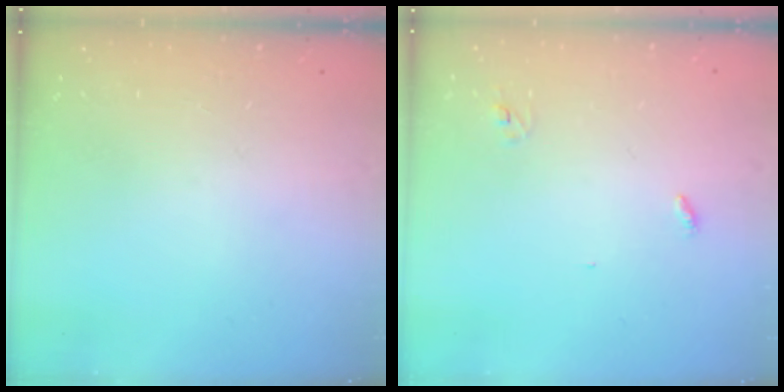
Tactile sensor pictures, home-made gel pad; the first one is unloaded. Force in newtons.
{"total": 2.8, "press": 2.8, "slide": 0.2}